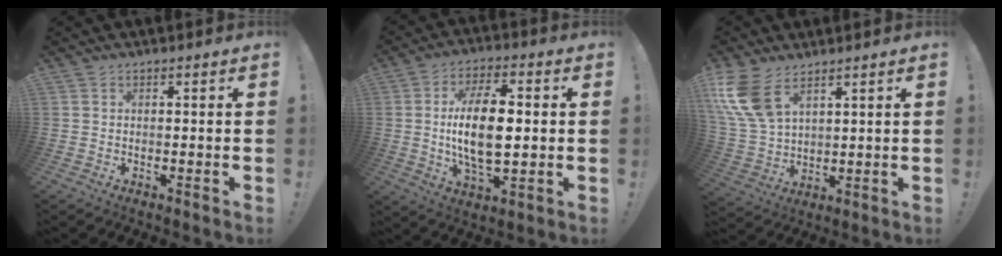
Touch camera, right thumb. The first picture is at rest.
{"total": 16.1, "force": [0.3, 7.5, 14.2], "torque": [-0.270, -0.002, -0.003]}
{"total": 12.5, "force": [7.1, 6.7, 7.8], "torque": [-0.178, -0.027, 0.141]}